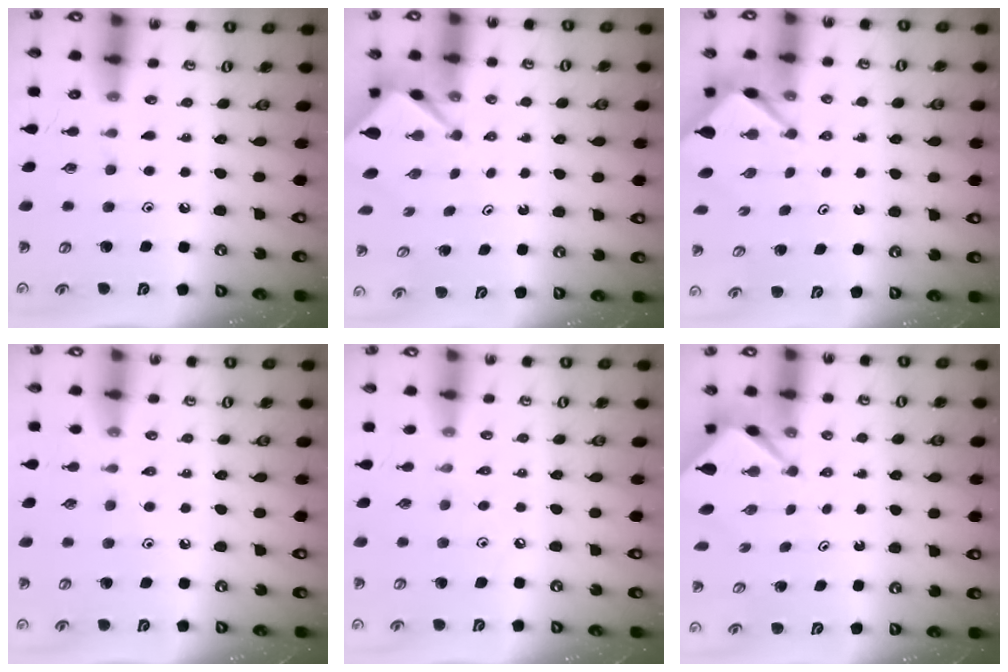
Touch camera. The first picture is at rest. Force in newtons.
{"total": 2.7, "press": 2.7, "slide": 0.1}
{"total": 3.8, "press": 3.8, "slide": 0.1}
{"total": 2.3, "press": 2.3, "slide": 0.4}
{"total": 3.5, "press": 3.5, "slide": 0.4}
{"total": 2.6, "press": 2.6, "slide": 0.1}